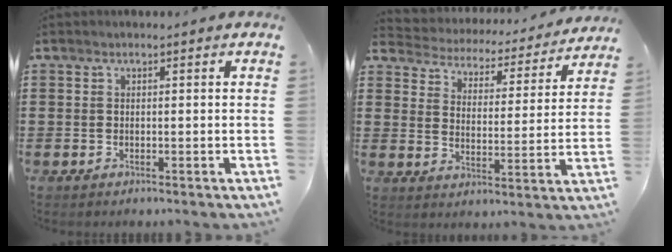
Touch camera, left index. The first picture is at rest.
{"total": 3.0, "force": [2.9, 0.5, -0.2], "torque": [-0.022, -0.032, 0.040]}